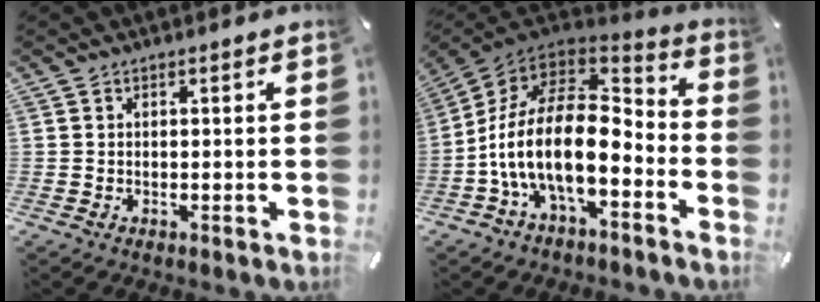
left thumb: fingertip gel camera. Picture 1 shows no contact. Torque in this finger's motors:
{"motor_torque": [0.23, 2.59, 1.67, -0.75, 0.99]}